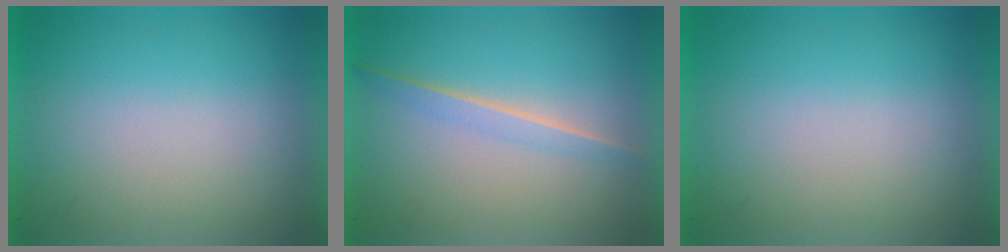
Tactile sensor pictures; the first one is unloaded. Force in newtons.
{"total": 1.3}
{"total": 0.0}